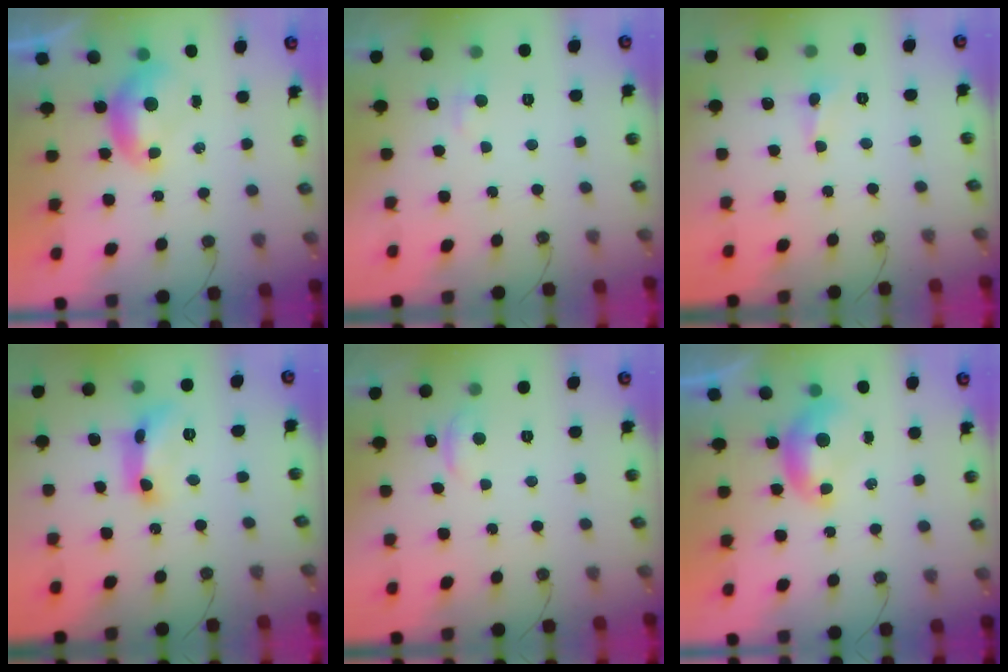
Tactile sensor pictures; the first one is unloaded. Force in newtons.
{"total": 1.3, "press": 1.1, "slide": 0.6}
{"total": 0.6, "press": 0.5, "slide": 0.3}
{"total": 9.7, "press": 9.6, "slide": 0.6}
{"total": 1.2, "press": 0.7, "slide": 0.9}
{"total": 0.0}